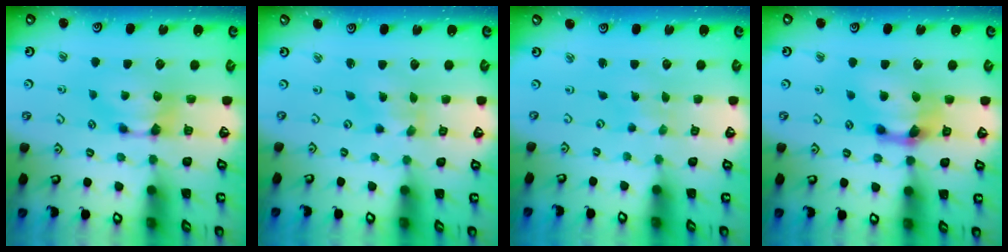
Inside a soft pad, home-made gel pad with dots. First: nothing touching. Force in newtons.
{"total": 2.8, "press": 2.7, "slide": 0.9}
{"total": 5.9, "press": 5.9, "slide": 0.2}
{"total": 4.8, "press": 4.3, "slide": 2.2}